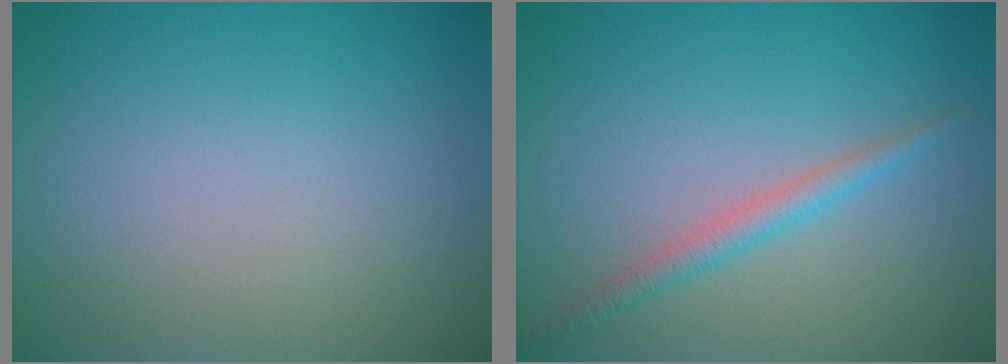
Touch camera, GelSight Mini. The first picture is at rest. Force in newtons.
{"total": 1.9, "press": 1.9, "slide": 0.1}